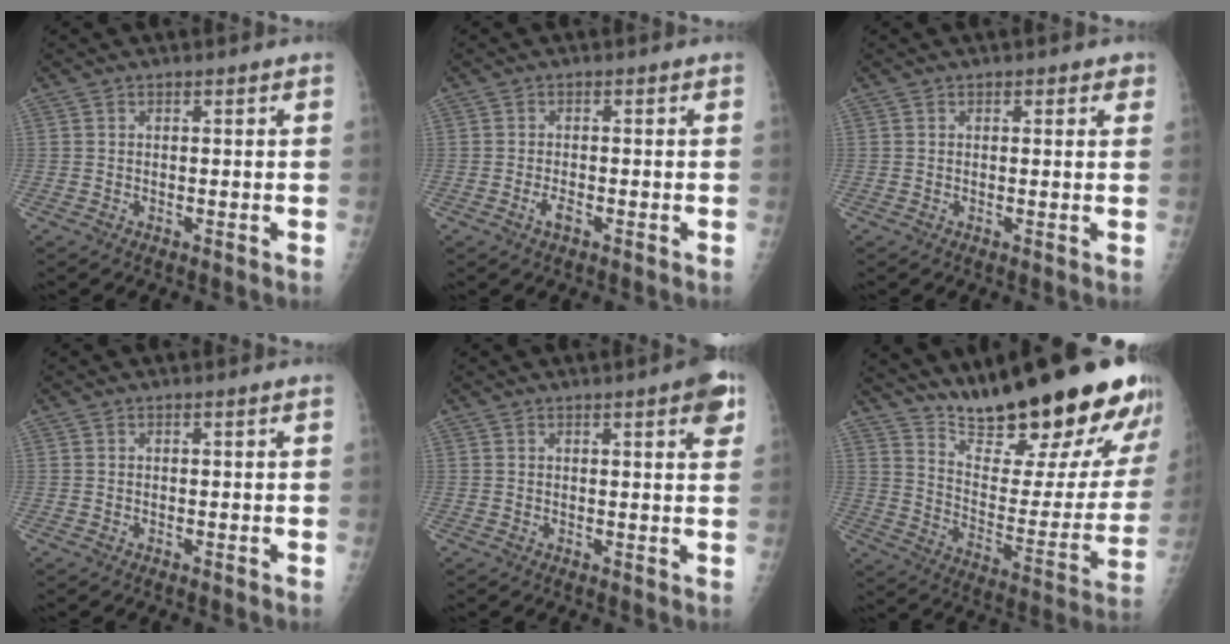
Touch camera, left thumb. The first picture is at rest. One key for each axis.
{"total": 1.9, "fx": -1.0, "fy": 0.8, "fz": 1.4, "tx": -0.027, "ty": 0.001, "tz": -0.018}
{"total": 2.1, "fx": 1.1, "fy": 1.2, "fz": 1.2, "tx": 0.006, "ty": -0.002, "tz": 0.010}
{"total": 0.0}
{"total": 5.3, "fx": 2.6, "fy": 1.2, "fz": 4.4, "tx": -0.042, "ty": -0.005, "tz": 0.026}
{"total": 28.5, "fx": 21.9, "fy": 6.8, "fz": 16.9, "tx": -0.220, "ty": -0.114, "tz": 0.324}